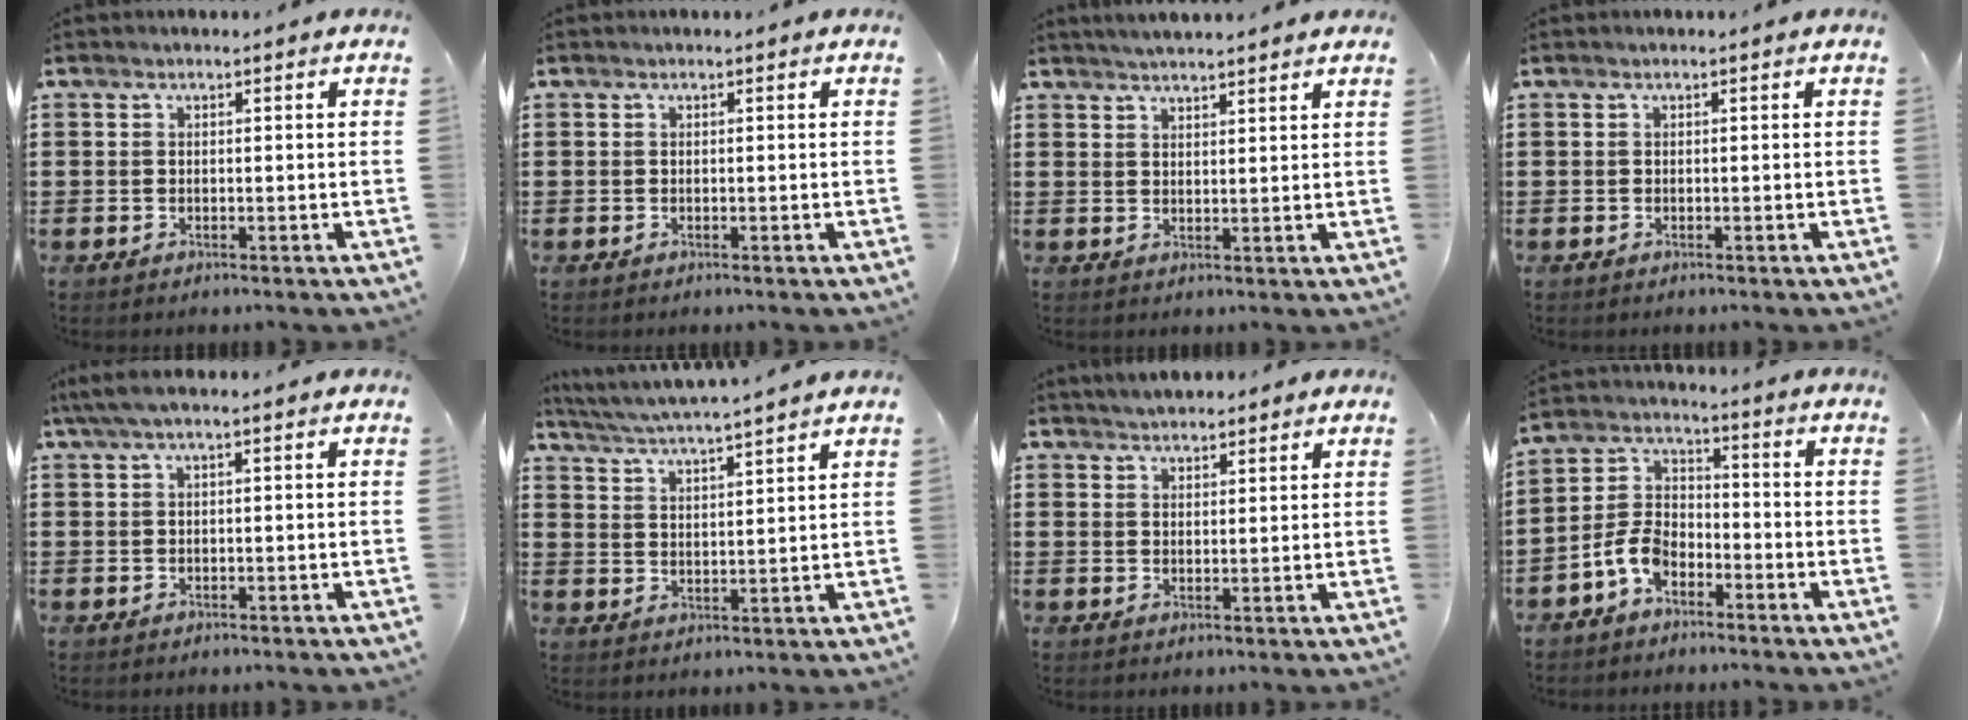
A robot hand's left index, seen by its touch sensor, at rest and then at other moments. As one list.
[{"total": 0.0}, {"total": 2.4, "force": [2.4, -0.2, 0.4], "torque": [-0.014, -0.003, 0.045]}, {"total": 0.0}, {"total": 1.6, "force": [0.1, 0.2, 1.6], "torque": [-0.035, -0.003, -0.002]}, {"total": 4.1, "force": [3.9, -0.7, 1.2], "torque": [-0.040, -0.028, 0.063]}, {"total": 2.6, "force": [2.6, 0.4, 0.2], "torque": [-0.009, -0.001, 0.049]}, {"total": 6.3, "force": [-3.7, 3.7, 3.5], "torque": [-0.096, 0.008, -0.079]}]